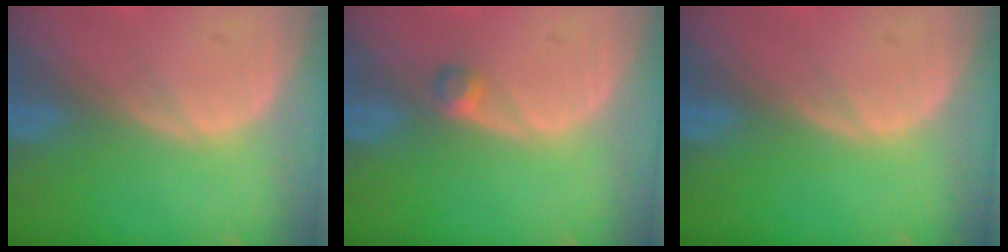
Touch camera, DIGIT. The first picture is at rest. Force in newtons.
{"total": 1.6, "press": 1.4, "slide": 0.8}
{"total": 0.0}